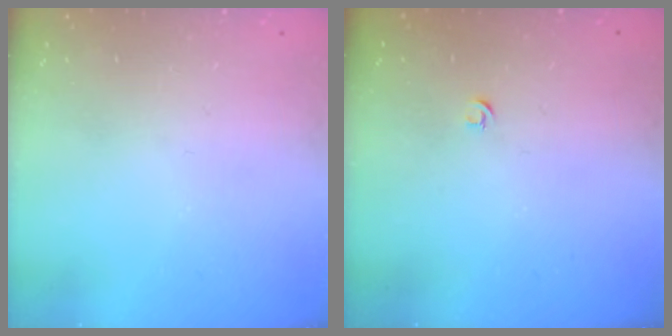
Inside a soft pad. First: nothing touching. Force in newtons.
{"total": 2.7, "press": 2.6, "slide": 0.6}